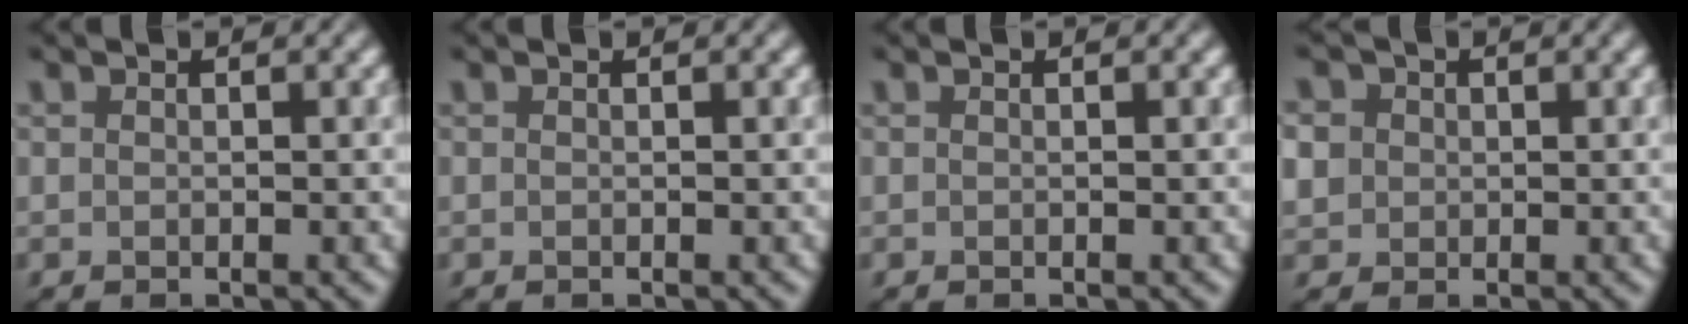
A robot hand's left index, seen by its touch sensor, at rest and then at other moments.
{"total": 0.0}
{"total": 0.0}
{"total": 4.7, "force": [0.6, 4.3, 1.6], "torque": [-0.044, 0.030, -0.009]}